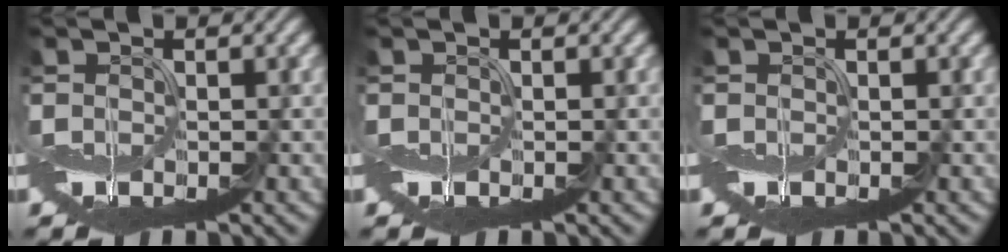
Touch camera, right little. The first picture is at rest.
{"total": 0.0}
{"total": 0.0}